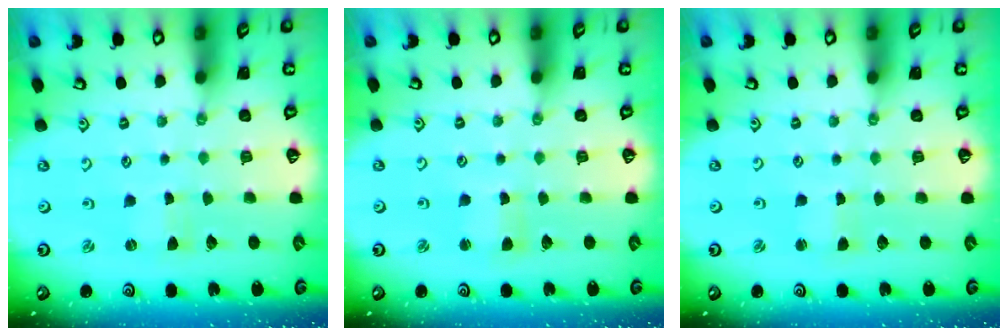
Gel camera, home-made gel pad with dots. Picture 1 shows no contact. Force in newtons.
{"total": 2.0, "press": 2.0, "slide": 0.3}
{"total": 1.1, "press": 1.1, "slide": 0.3}